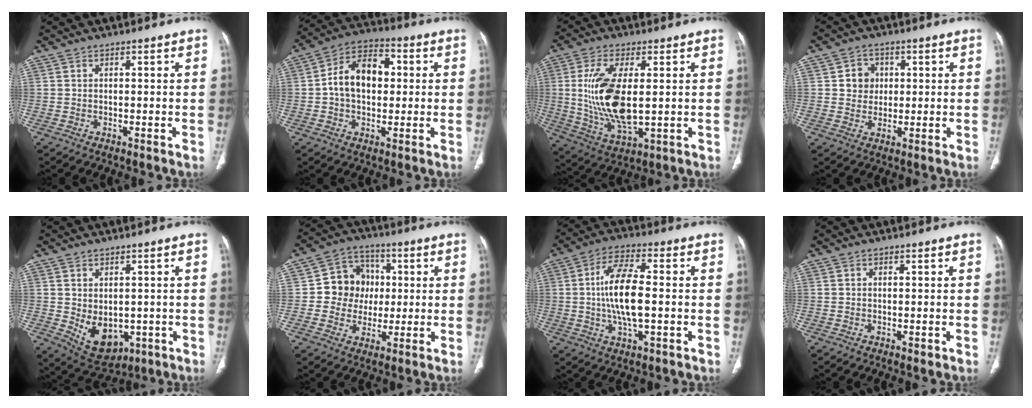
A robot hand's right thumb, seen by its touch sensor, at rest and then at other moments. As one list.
[{"total": 12.0, "force": [0.9, 8.1, 8.8], "torque": [-0.131, 0.027, 0.007]}, {"total": 14.9, "force": [1.0, 6.4, 13.4], "torque": [-0.276, -0.020, 0.031]}, {"total": 4.9, "force": [1.0, 4.5, 1.8], "torque": [0.000, 0.003, 0.012]}, {"total": 8.8, "force": [-1.3, 6.1, 6.2], "torque": [-0.079, -0.008, 0.008]}, {"total": 10.5, "force": [0.5, 9.7, 4.1], "torque": [-0.013, 0.014, 0.002]}, {"total": 12.1, "force": [-0.4, 4.5, 11.2], "torque": [-0.223, 0.008, -0.011]}, {"total": 0.5, "force": [-0.1, 0.3, 0.4], "torque": [-0.005, -0.001, -0.002]}]